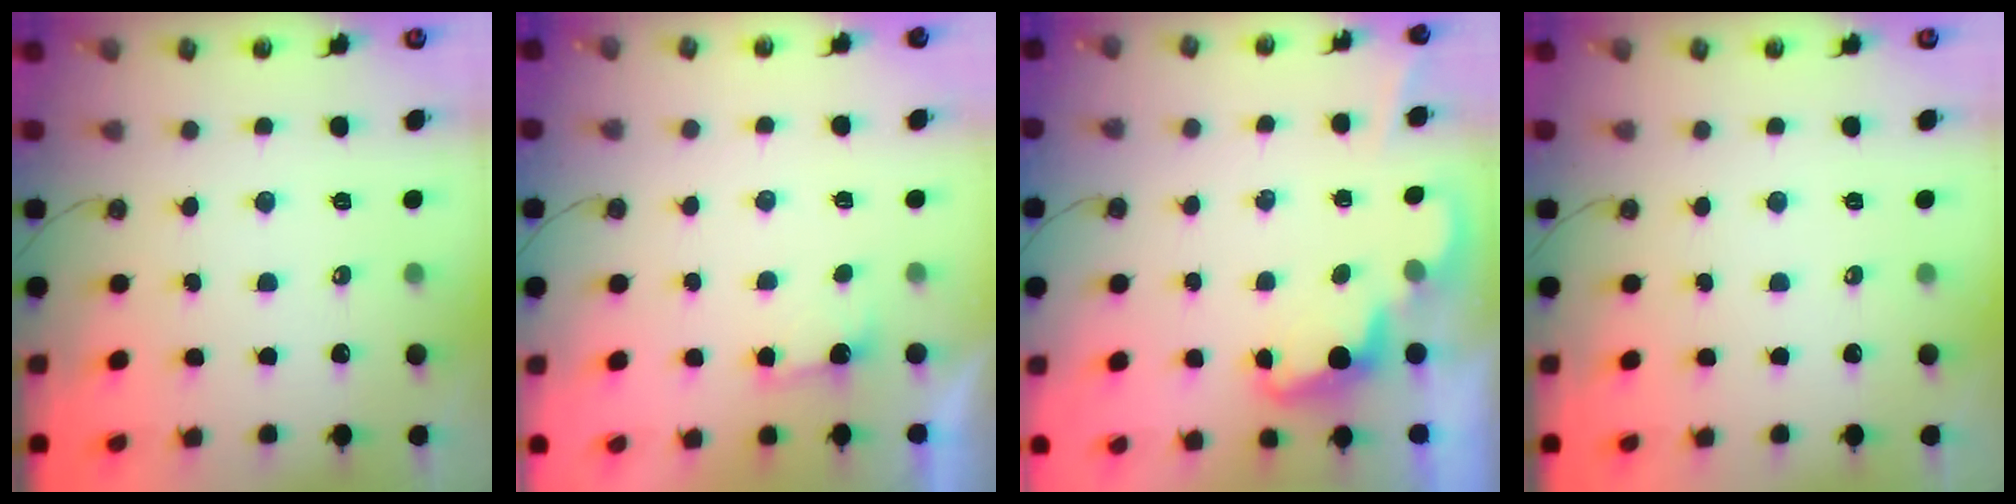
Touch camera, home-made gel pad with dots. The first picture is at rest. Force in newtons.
{"total": 1.6, "press": 1.4, "slide": 0.9}
{"total": 2.5, "press": 2.4, "slide": 0.5}
{"total": 0.0}